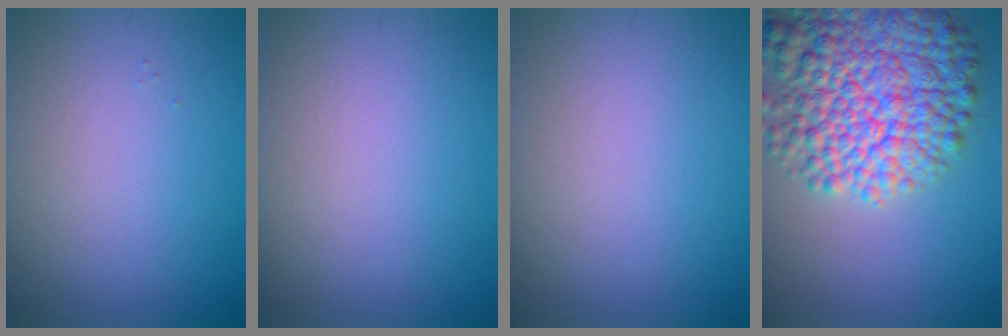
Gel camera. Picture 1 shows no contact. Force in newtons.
{"total": 0.0}
{"total": 0.0}
{"total": 11.6, "press": 11.6, "slide": 0.6}